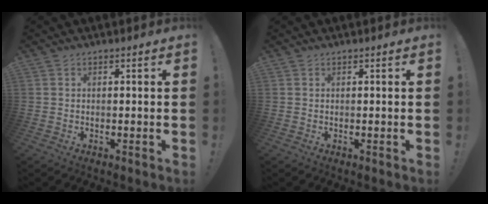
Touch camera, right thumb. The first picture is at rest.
{"total": 0.0}